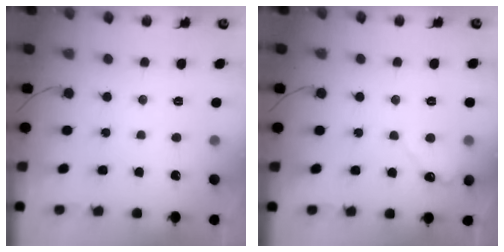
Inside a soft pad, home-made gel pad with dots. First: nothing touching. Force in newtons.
{"total": 2.8, "press": 2.7, "slide": 0.3}